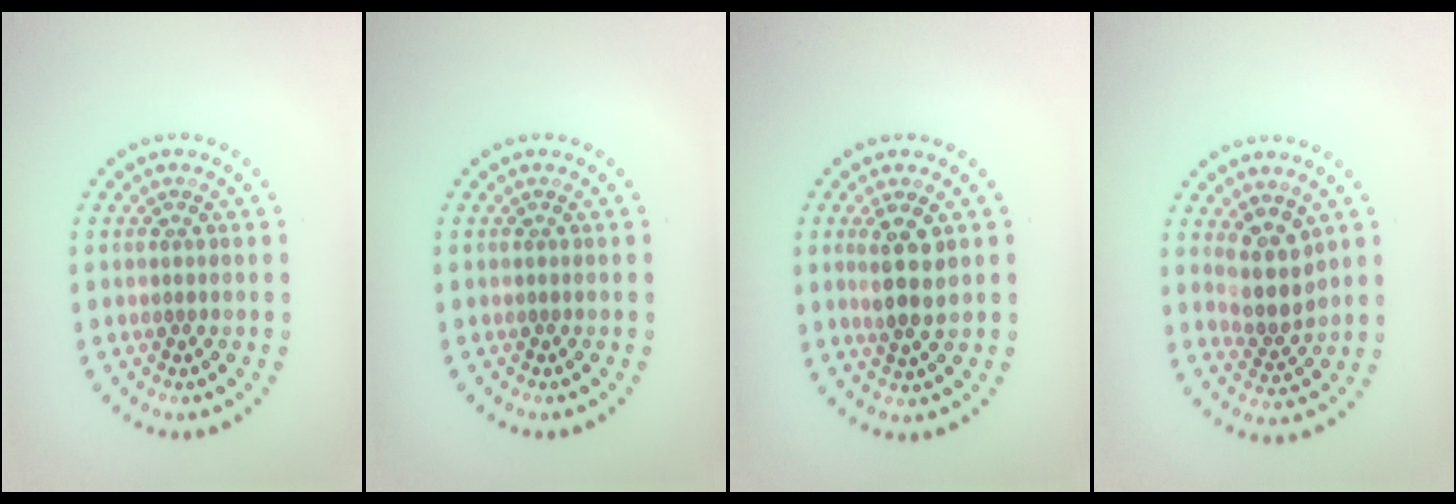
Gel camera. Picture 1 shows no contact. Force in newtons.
{"total": 0.0}
{"total": 2.9, "press": 2.6, "slide": 1.3}
{"total": 3.2, "press": 2.8, "slide": 1.6}